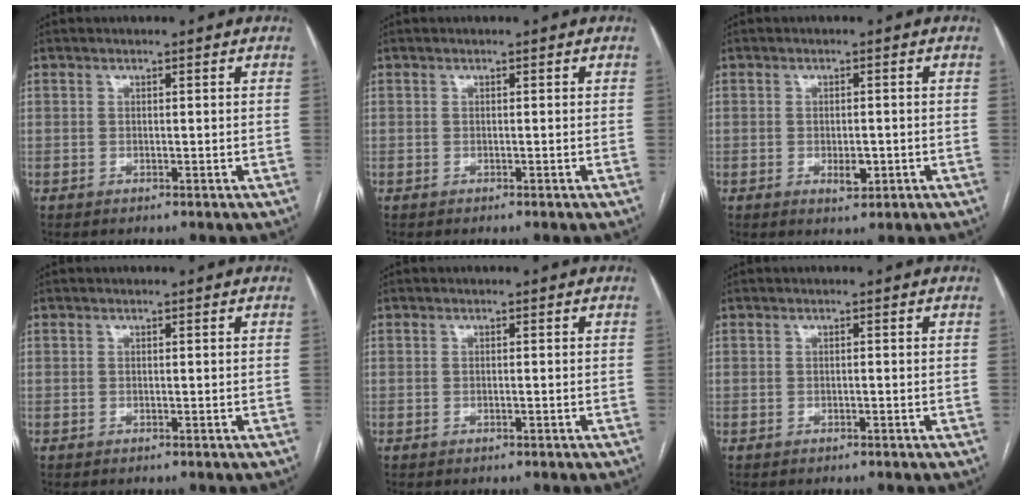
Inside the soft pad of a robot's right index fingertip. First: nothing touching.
{"total": 0.0}
{"total": 2.8, "force": [-0.9, 1.2, 2.3], "torque": [-0.041, -0.002, -0.008]}
{"total": 0.0}
{"total": 0.0}
{"total": 0.0}